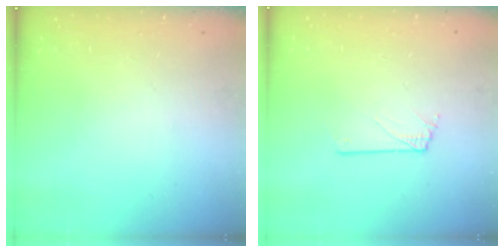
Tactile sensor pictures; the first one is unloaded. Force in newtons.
{"total": 0.6, "press": 0.6, "slide": 0.1}